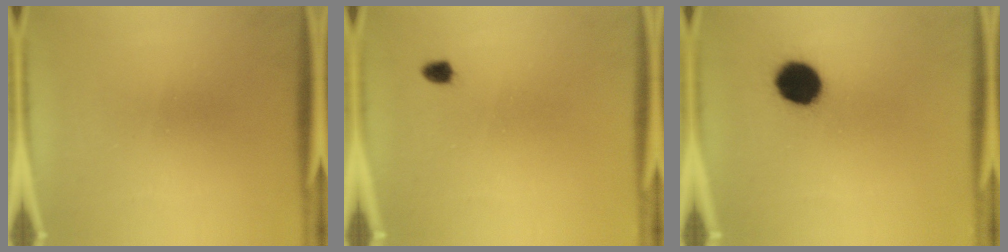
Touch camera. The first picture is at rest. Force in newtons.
{"total": 1.2}
{"total": 9.5}